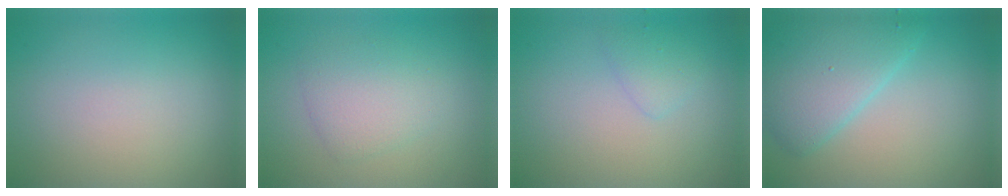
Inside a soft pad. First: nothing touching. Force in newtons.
{"total": 2.9, "press": 2.9, "slide": 0.1}
{"total": 1.3, "press": 1.3, "slide": 0.1}
{"total": 5.4, "press": 5.4, "slide": 0.1}